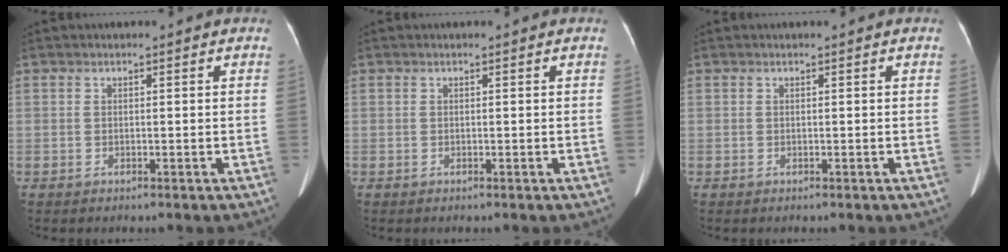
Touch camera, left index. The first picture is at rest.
{"total": 0.0}
{"total": 0.0}